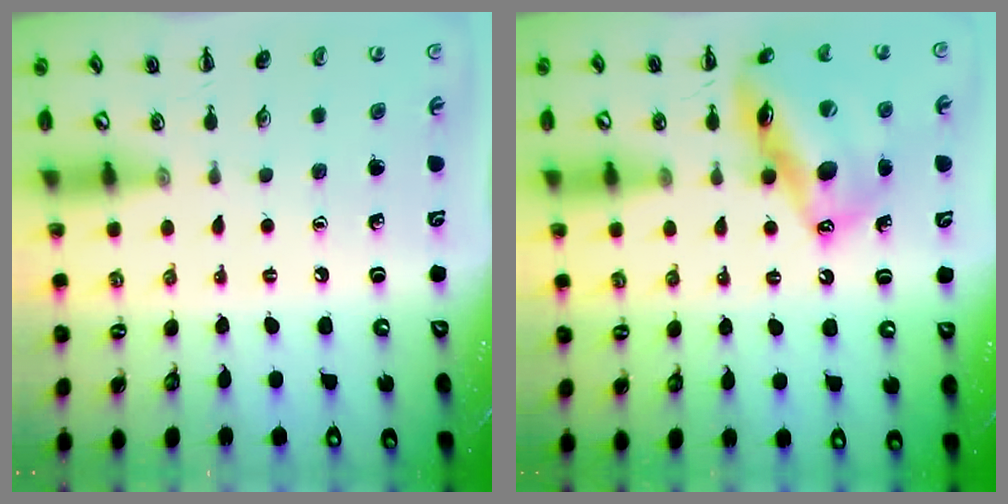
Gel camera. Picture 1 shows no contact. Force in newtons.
{"total": 17.9, "press": 17.5, "slide": 4.1}